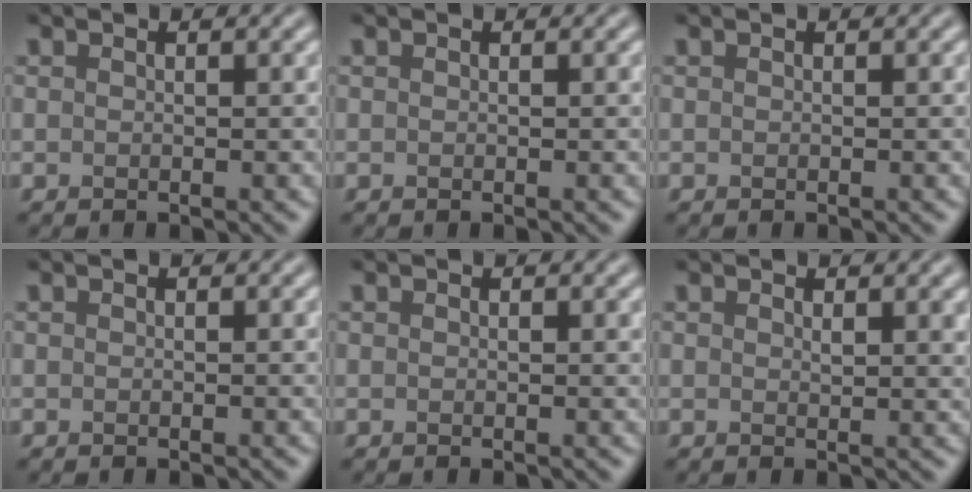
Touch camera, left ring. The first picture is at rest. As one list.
[{"total": 0.0}, {"total": 0.0}, {"total": 0.0}, {"total": 0.0}, {"total": 1.0, "force": [0.7, 0.3, 0.7], "torque": [-0.010, -0.004, 0.012]}]